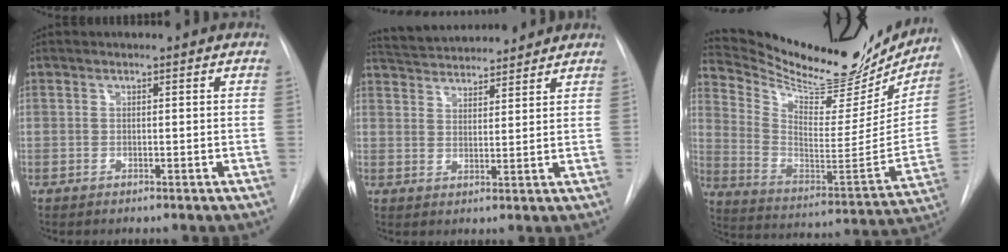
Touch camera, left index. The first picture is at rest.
{"total": 11.3, "force": [10.7, 1.8, 3.1], "torque": [-0.055, 0.019, 0.164]}
{"total": 27.1, "force": [24.2, 6.4, 10.2], "torque": [-0.167, -0.065, 0.345]}